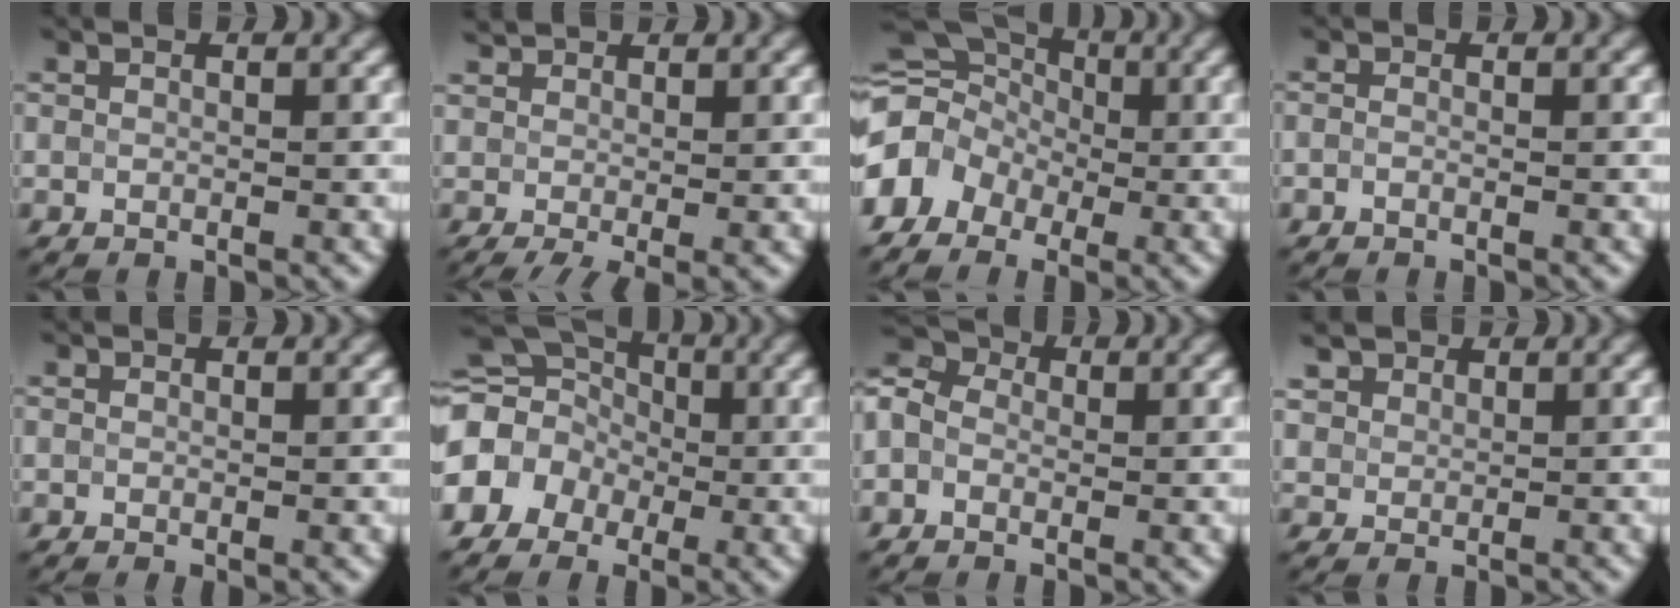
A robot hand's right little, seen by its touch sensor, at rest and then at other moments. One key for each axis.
{"total": 3.2, "fx": 0.1, "fy": 2.0, "fz": 2.4, "tx": -0.059, "ty": 0.000, "tz": 0.001}
{"total": 7.7, "fx": -1.7, "fy": 5.8, "fz": 4.7, "tx": -0.081, "ty": 0.011, "tz": -0.045}
{"total": 0.5, "fx": -0.4, "fy": -0.3, "fz": 0.2, "tx": -0.011, "ty": -0.001, "tz": -0.009}
{"total": 0.5, "fx": -0.1, "fy": 0.2, "fz": 0.5, "tx": -0.008, "ty": -0.002, "tz": -0.002}
{"total": 10.1, "fx": -0.7, "fy": 8.4, "fz": 5.5, "tx": -0.100, "ty": 0.022, "tz": -0.055}
{"total": 3.9, "fx": -0.2, "fy": 3.2, "fz": 2.2, "tx": -0.052, "ty": 0.026, "tz": -0.026}
{"total": 3.2, "fx": 2.3, "fy": 1.9, "fz": 1.0, "tx": -0.042, "ty": 0.006, "tz": 0.051}